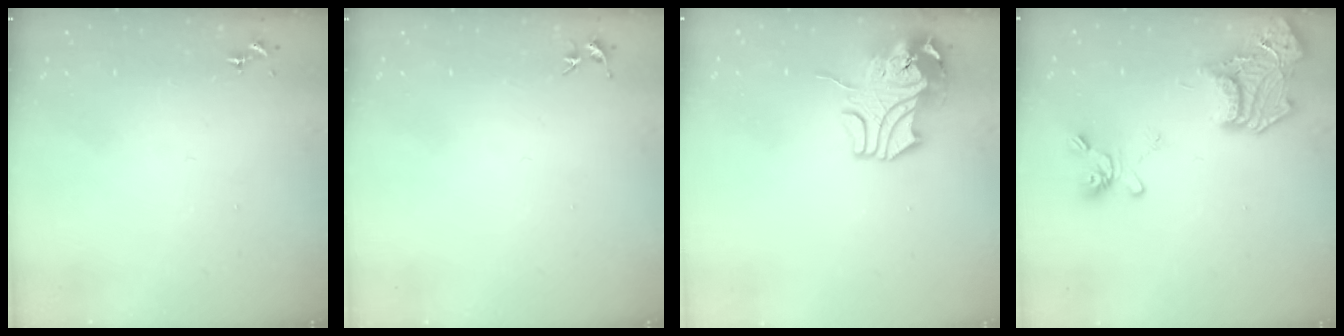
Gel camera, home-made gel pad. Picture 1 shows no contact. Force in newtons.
{"total": 3.3, "press": 3.3, "slide": 0.4}
{"total": 12.4, "press": 12.3, "slide": 2.0}
{"total": 19.7, "press": 19.6, "slide": 1.9}